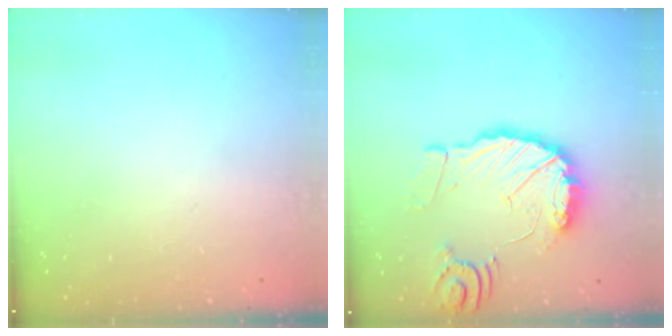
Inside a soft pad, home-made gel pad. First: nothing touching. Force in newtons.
{"total": 14.5, "press": 14.5, "slide": 1.4}